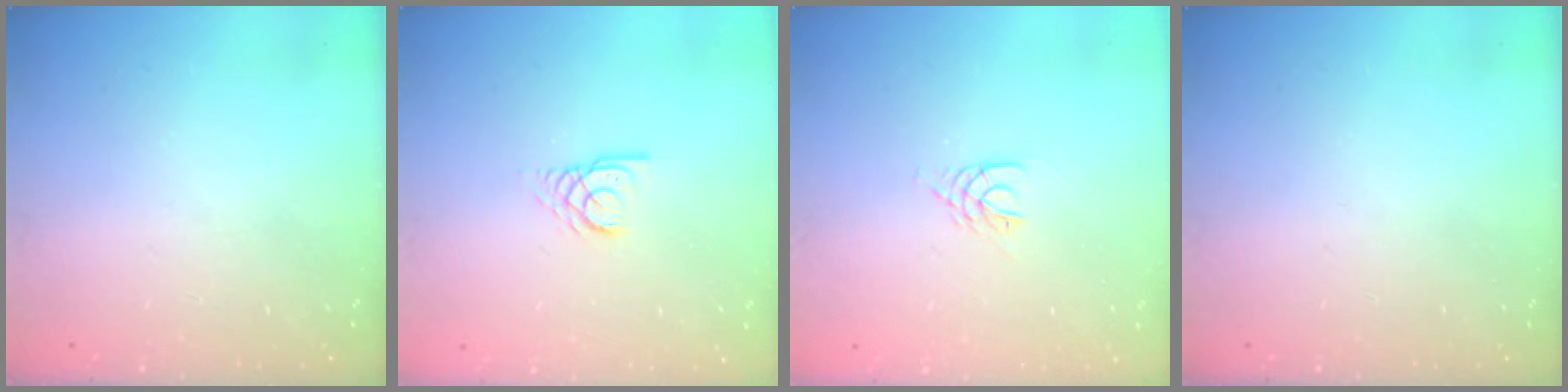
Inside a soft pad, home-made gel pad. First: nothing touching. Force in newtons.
{"total": 2.8, "press": 2.8, "slide": 0.1}
{"total": 3.5, "press": 3.5, "slide": 0.5}
{"total": 0.0}